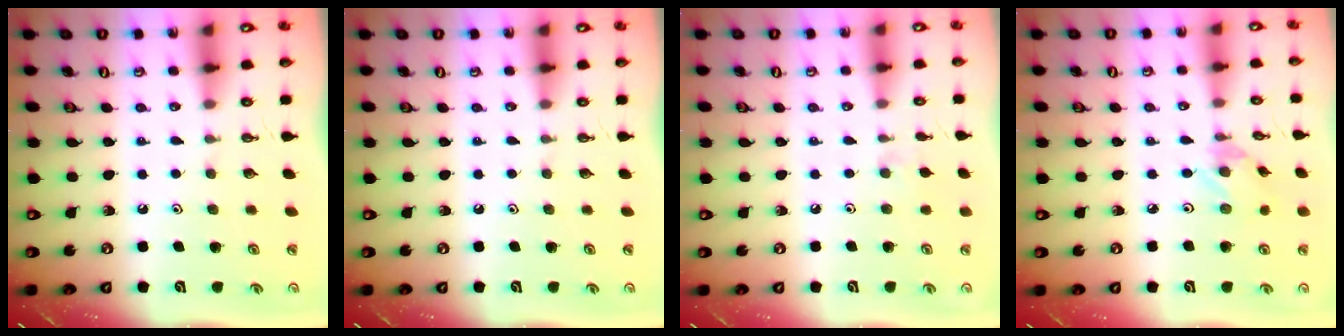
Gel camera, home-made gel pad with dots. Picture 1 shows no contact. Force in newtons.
{"total": 0.0}
{"total": 2.4, "press": 2.4, "slide": 0.5}
{"total": 1.5, "press": 1.5, "slide": 0.0}